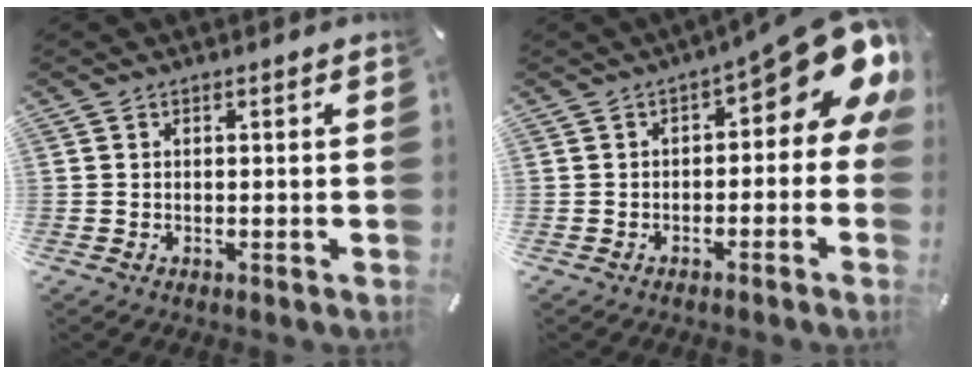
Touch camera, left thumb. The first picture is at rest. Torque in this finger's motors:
{"motor_torque": [2.36, 2.64, 1.50, -1.27, 0.14]}